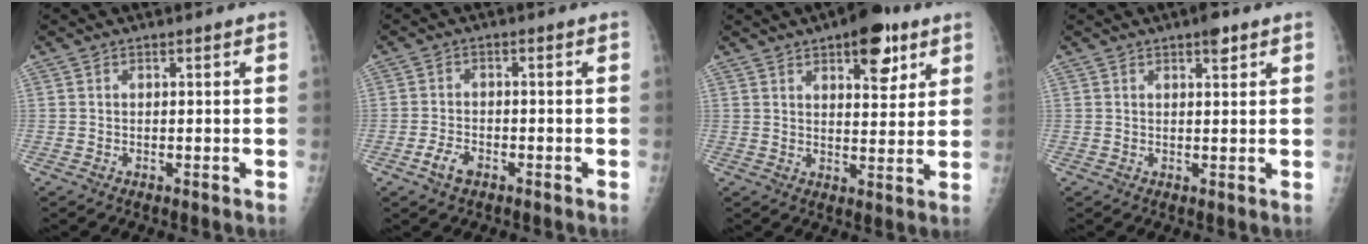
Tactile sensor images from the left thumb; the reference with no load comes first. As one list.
[{"total": 3.7, "force": [-2.1, 2.1, 2.3], "torque": [-0.041, 0.012, -0.037]}, {"total": 10.3, "force": [5.6, 4.6, 7.3], "torque": [-0.071, -0.023, 0.075]}, {"total": 2.6, "force": [1.7, 1.0, 1.8], "torque": [-0.018, -0.007, 0.022]}]